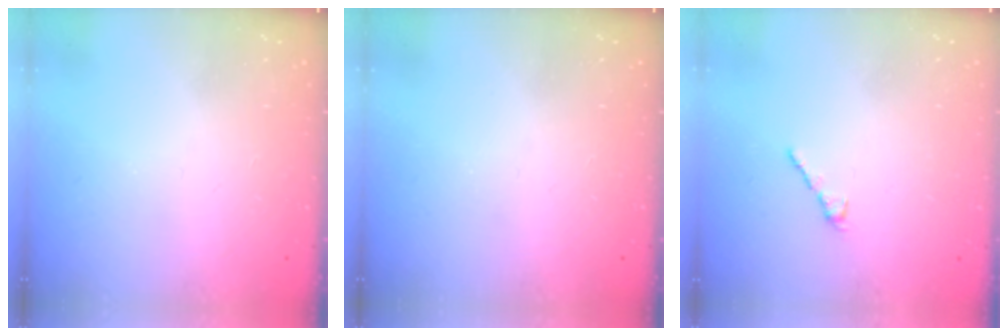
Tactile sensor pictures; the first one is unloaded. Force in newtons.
{"total": 0.0}
{"total": 2.2, "press": 2.2, "slide": 0.4}